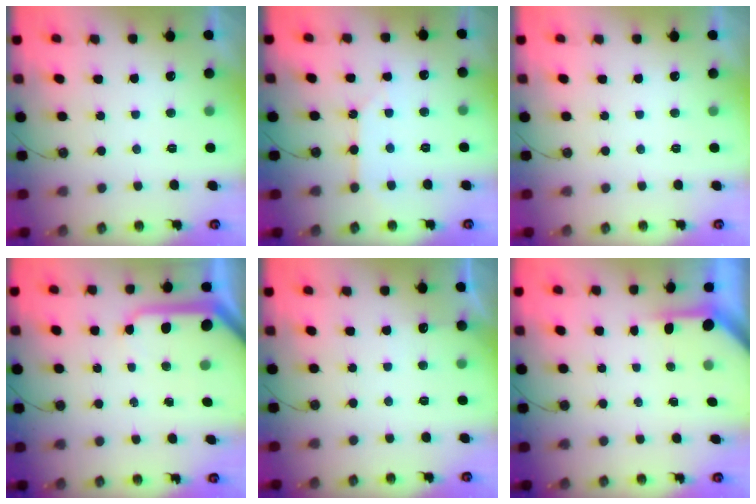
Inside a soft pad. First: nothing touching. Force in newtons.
{"total": 3.5, "press": 3.5, "slide": 0.3}
{"total": 0.6, "press": 0.1, "slide": 0.5}
{"total": 9.6, "press": 9.5, "slide": 1.1}
{"total": 2.8, "press": 2.8, "slide": 0.4}
{"total": 3.5, "press": 3.5, "slide": 0.3}